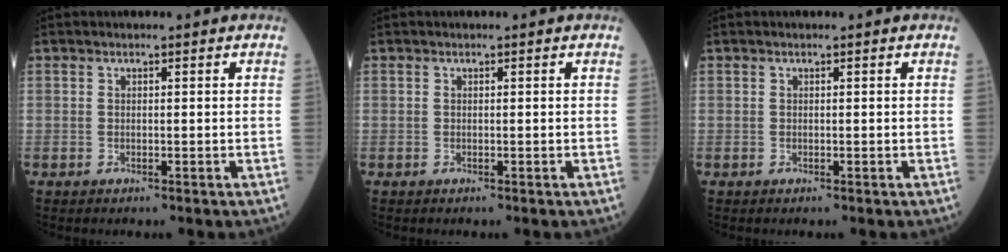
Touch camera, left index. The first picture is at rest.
{"total": 0.0}
{"total": 0.0}